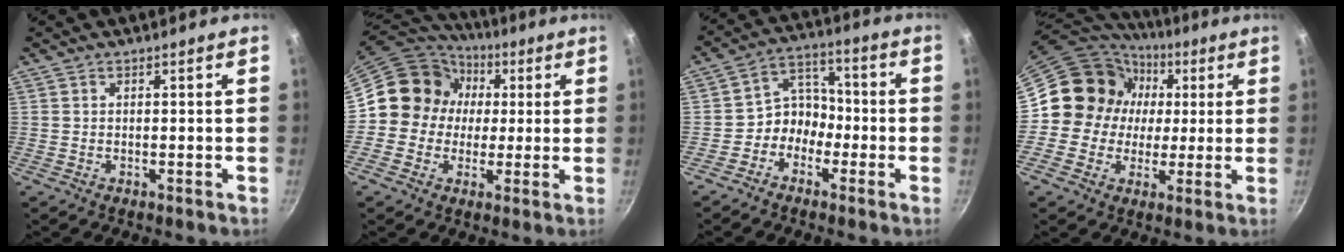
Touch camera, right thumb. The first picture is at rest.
{"total": 12.9, "force": [1.4, 12.0, 4.4], "torque": [-0.034, 0.023, 0.002]}
{"total": 6.8, "force": [-2.9, 5.6, 2.5], "torque": [0.002, 0.045, -0.066]}
{"total": 14.4, "force": [2.0, 13.5, 4.8], "torque": [-0.051, 0.014, 0.020]}